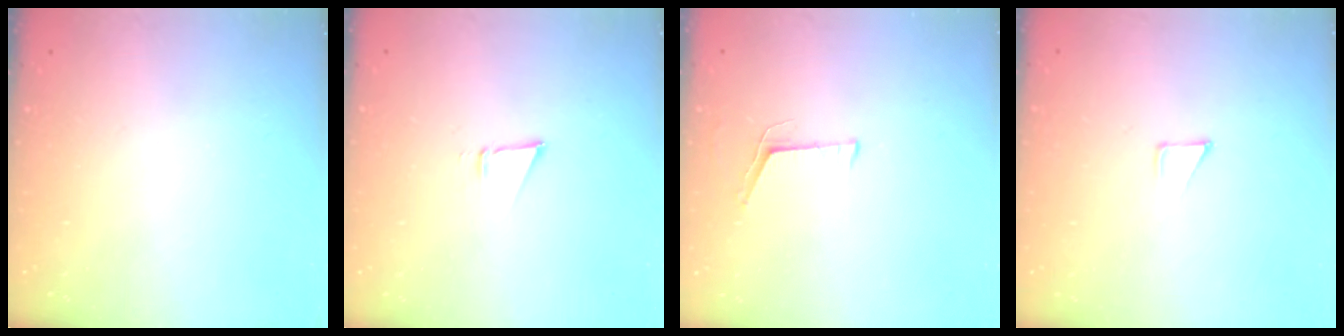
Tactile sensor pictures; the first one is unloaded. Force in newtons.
{"total": 2.6, "press": 2.5, "slide": 0.8}
{"total": 4.2, "press": 3.5, "slide": 2.3}
{"total": 2.8, "press": 2.8, "slide": 0.2}